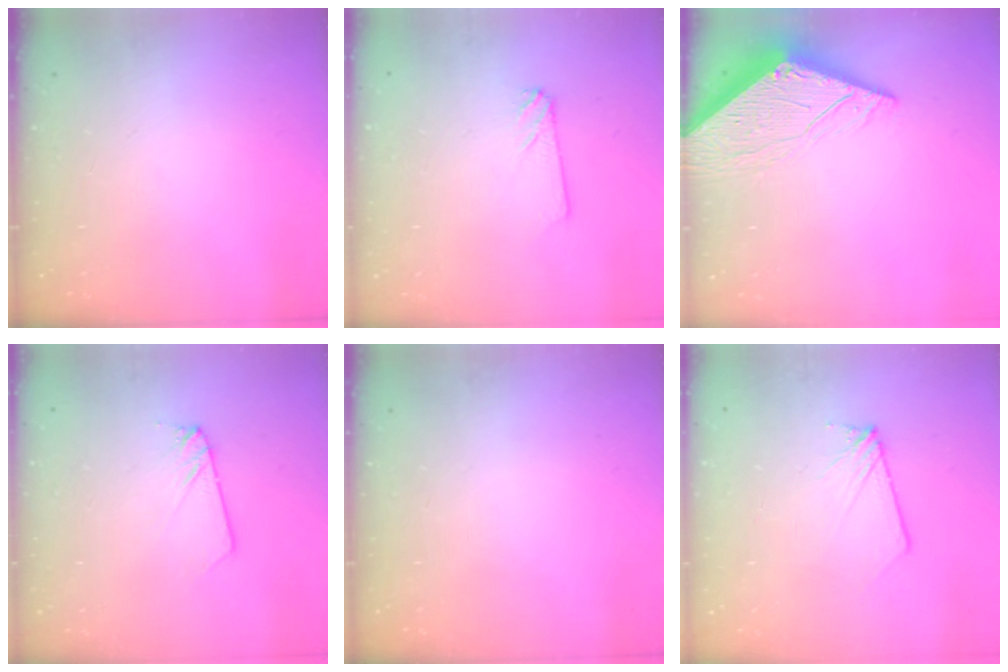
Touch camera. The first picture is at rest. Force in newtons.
{"total": 2.4, "press": 2.4, "slide": 0.2}
{"total": 10.1, "press": 10.1, "slide": 1.0}
{"total": 2.4, "press": 2.4, "slide": 0.1}
{"total": 0.0}
{"total": 2.6, "press": 2.6, "slide": 0.2}